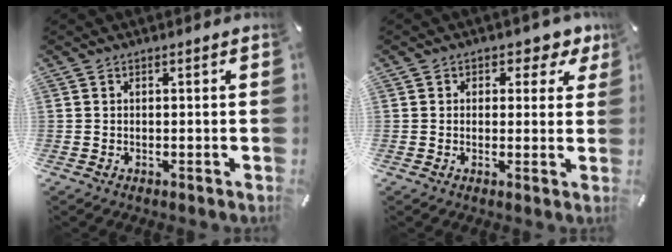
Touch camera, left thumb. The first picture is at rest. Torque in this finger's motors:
{"motor_torque": [-0.06, -0.23, 0.00, 0.01, -0.06]}